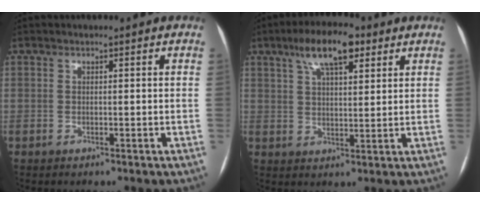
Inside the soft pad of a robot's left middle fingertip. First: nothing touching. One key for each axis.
{"total": 9.1, "fx": 5.3, "fy": 3.0, "fz": 6.8, "tx": -0.121, "ty": 0.020, "tz": 0.089}